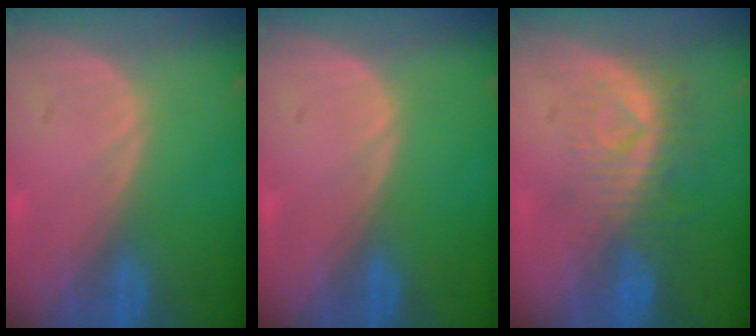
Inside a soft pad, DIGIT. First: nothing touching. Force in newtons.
{"total": 0.0}
{"total": 8.3, "press": 7.4, "slide": 3.7}